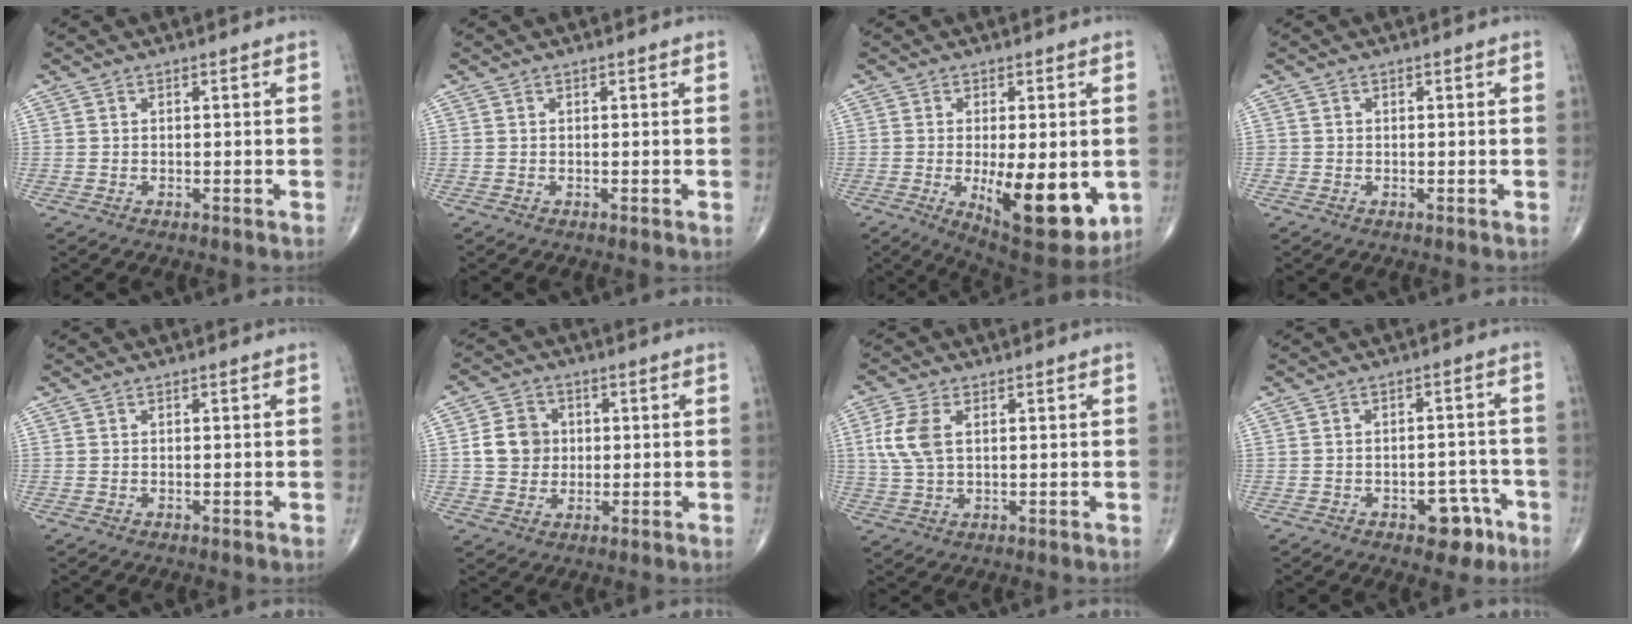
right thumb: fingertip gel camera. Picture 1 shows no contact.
{"total": 0.0}
{"total": 15.6, "force": [-3.1, 5.8, 14.1], "torque": [-0.189, -0.030, -0.028]}
{"total": 0.6, "force": [-0.2, 0.6, 0.0], "torque": [0.003, 0.005, -0.005]}
{"total": 0.0}
{"total": 7.2, "force": [0.6, 6.3, 3.3], "torque": [-0.034, 0.002, 0.006]}
{"total": 6.8, "force": [1.6, 3.8, 5.4], "torque": [-0.129, 0.003, 0.034]}
{"total": 6.1, "force": [-3.4, 3.5, 3.7], "torque": [-0.021, 0.030, -0.040]}